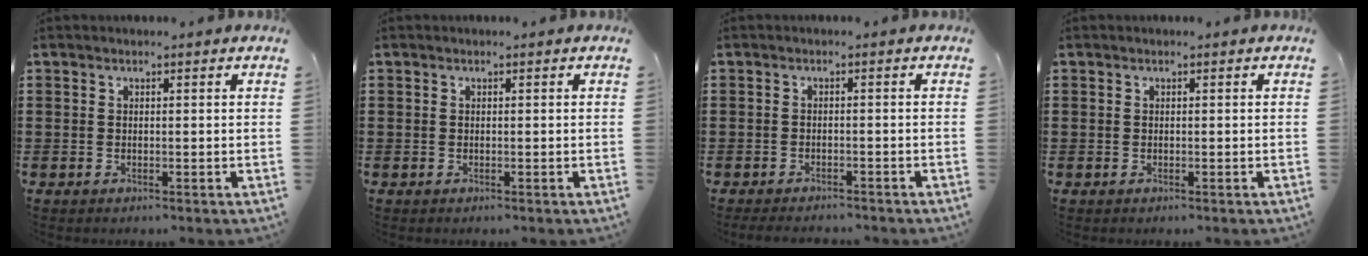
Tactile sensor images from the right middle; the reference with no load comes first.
{"total": 0.0}
{"total": 1.6, "force": [-1.6, 0.1, 0.1], "torque": [-0.007, -0.001, -0.034]}
{"total": 0.0}